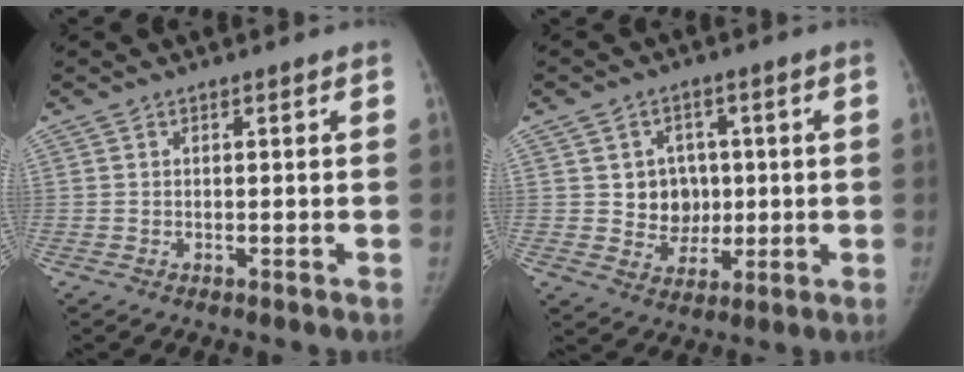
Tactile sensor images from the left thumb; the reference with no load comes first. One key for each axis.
{"total": 7.4, "fx": 0.8, "fy": 6.8, "fz": 2.9, "tx": 0.004, "ty": 0.001, "tz": 0.017}